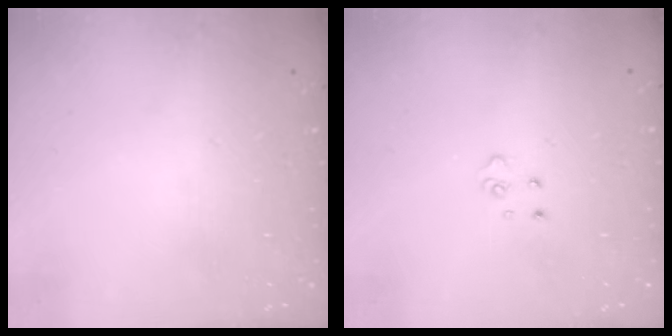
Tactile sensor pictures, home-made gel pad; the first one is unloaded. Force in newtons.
{"total": 3.2, "press": 3.2, "slide": 0.4}